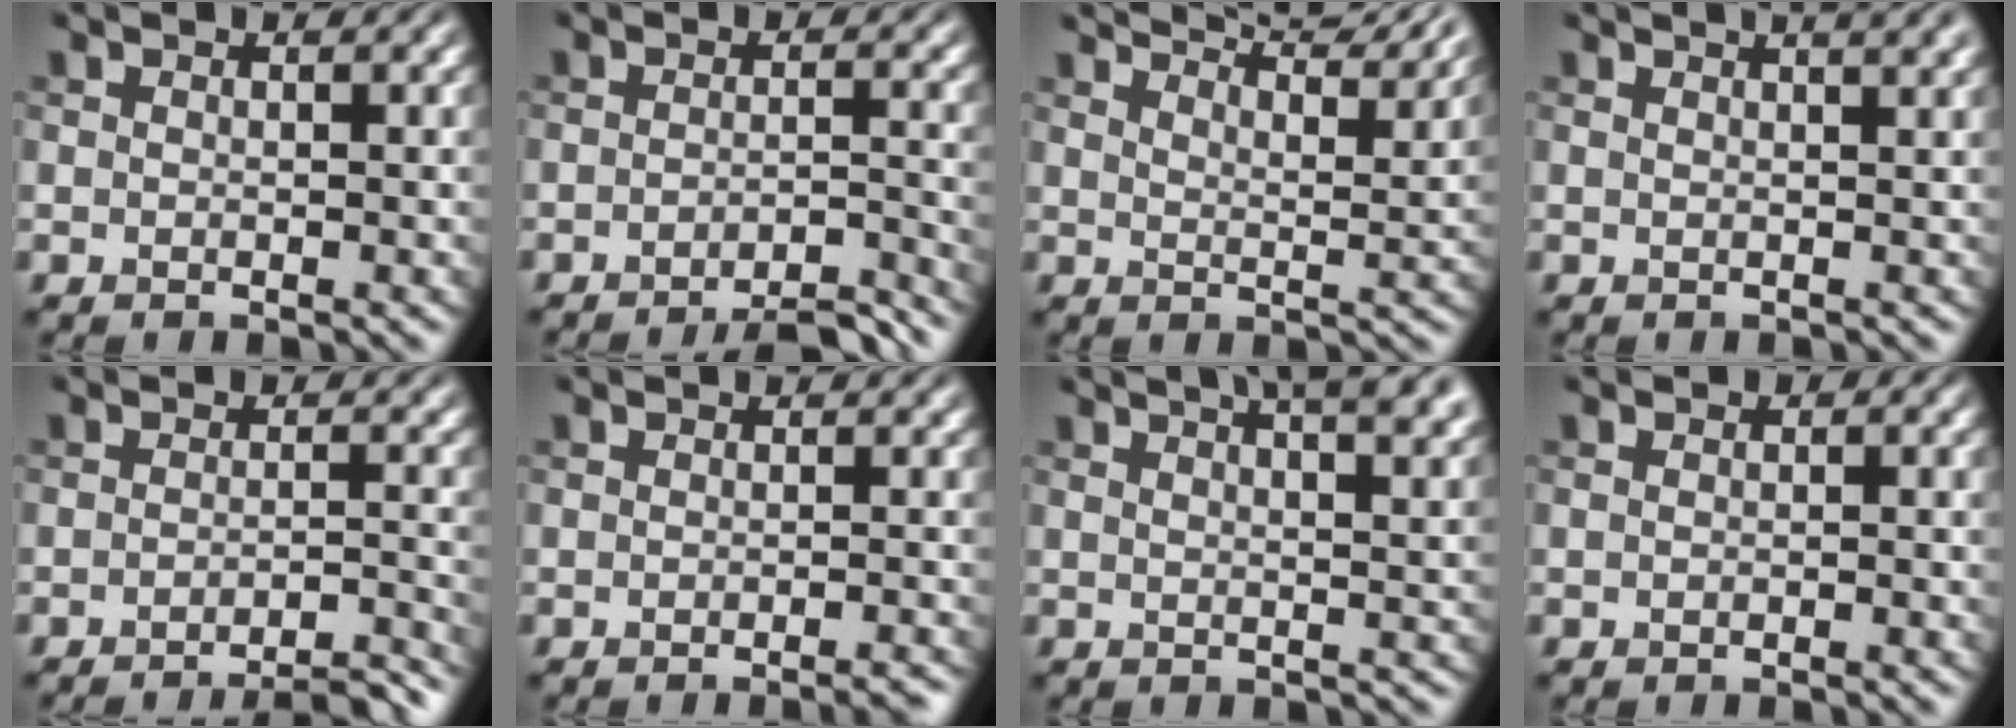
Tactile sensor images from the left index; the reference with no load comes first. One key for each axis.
{"total": 4.8, "fx": -4.0, "fy": 0.7, "fz": 2.4, "tx": -0.021, "ty": 0.008, "tz": -0.063}
{"total": 10.3, "fx": 8.8, "fy": 2.3, "fz": 4.9, "tx": -0.047, "ty": 0.021, "tz": 0.086}
{"total": 6.4, "fx": 3.7, "fy": 2.8, "fz": 4.3, "tx": -0.018, "ty": 0.046, "tz": 0.015}
{"total": 5.5, "fx": -4.6, "fy": 0.7, "fz": 2.8, "tx": -0.027, "ty": 0.008, "tz": -0.065}
{"total": 1.9, "fx": -1.3, "fy": 0.5, "fz": 1.4, "tx": -0.005, "ty": 0.001, "tz": -0.022}
{"total": 10.6, "fx": 6.5, "fy": 4.3, "fz": 7.2, "tx": -0.039, "ty": 0.055, "tz": 0.051}
{"total": 0.7, "fx": -0.3, "fy": 0.5, "fz": 0.4, "tx": -0.005, "ty": -0.002, "tz": -0.005}